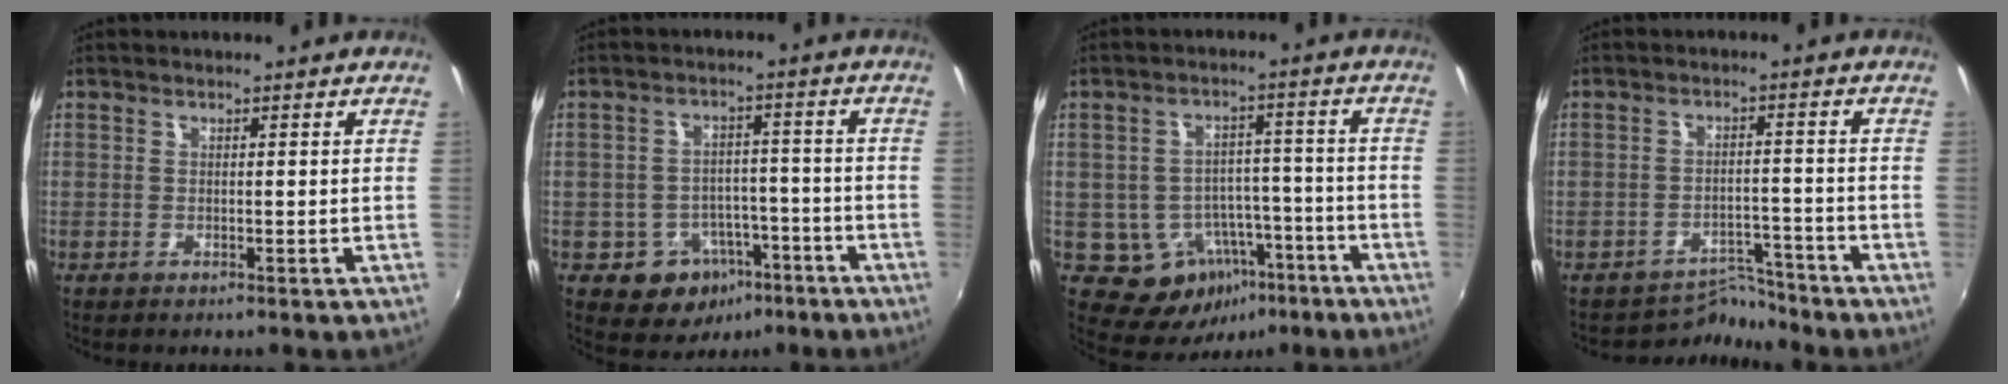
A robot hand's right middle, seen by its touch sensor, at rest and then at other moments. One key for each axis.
{"total": 9.3, "fx": -4.9, "fy": 7.4, "fz": 3.0, "tx": -0.063, "ty": 0.025, "tz": -0.045}
{"total": 10.2, "fx": -5.1, "fy": 7.9, "fz": 4.0, "tx": -0.073, "ty": 0.028, "tz": -0.043}
{"total": 4.8, "fx": -4.6, "fy": 1.1, "fz": -0.9, "tx": 0.014, "ty": 0.015, "tz": -0.072}